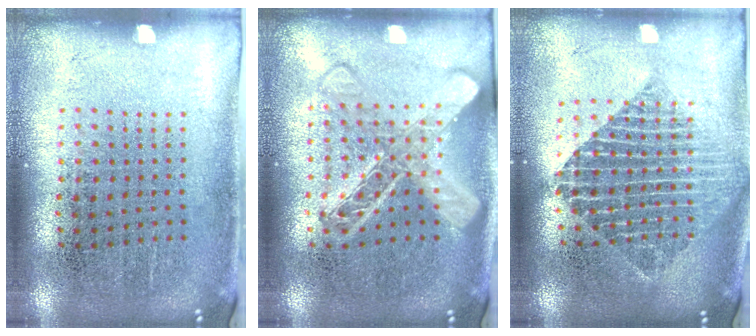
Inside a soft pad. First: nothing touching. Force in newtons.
{"total": 3.2, "press": 3.1, "slide": 0.6}
{"total": 2.0, "press": 1.6, "slide": 1.2}